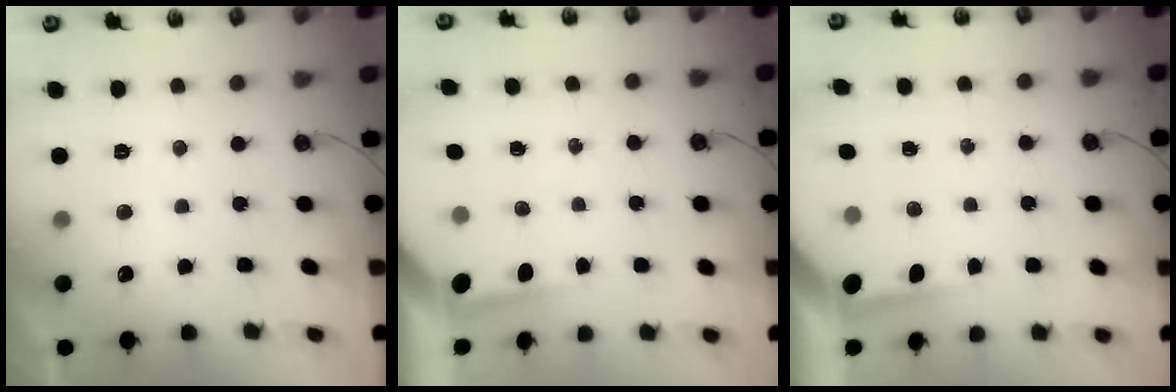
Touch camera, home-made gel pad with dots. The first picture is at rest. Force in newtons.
{"total": 3.8, "press": 3.7, "slide": 0.4}
{"total": 3.9, "press": 3.9, "slide": 0.2}